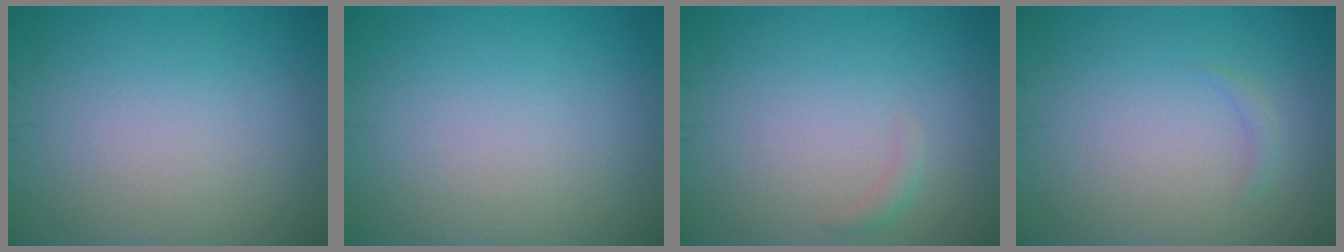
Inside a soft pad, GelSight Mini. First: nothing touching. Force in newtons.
{"total": 0.0}
{"total": 0.8, "press": 0.8, "slide": 0.0}
{"total": 0.7, "press": 0.7, "slide": 0.1}